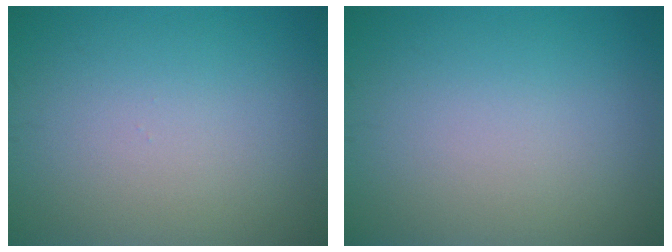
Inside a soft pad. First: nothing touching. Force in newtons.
{"total": 0.0}